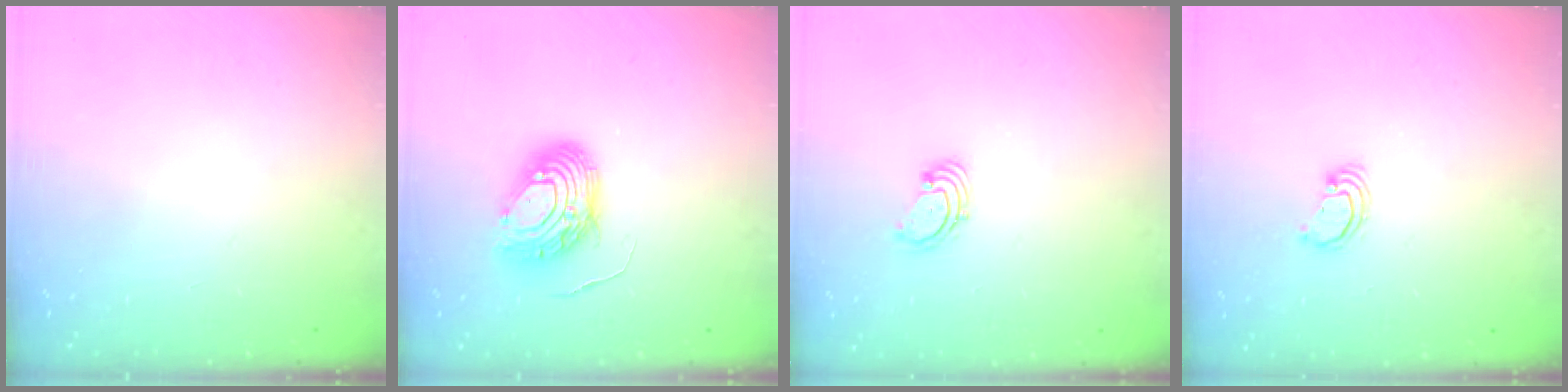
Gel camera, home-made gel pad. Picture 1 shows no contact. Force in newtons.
{"total": 9.8, "press": 9.7, "slide": 1.0}
{"total": 1.6, "press": 1.6, "slide": 0.2}
{"total": 2.7, "press": 2.7, "slide": 0.1}